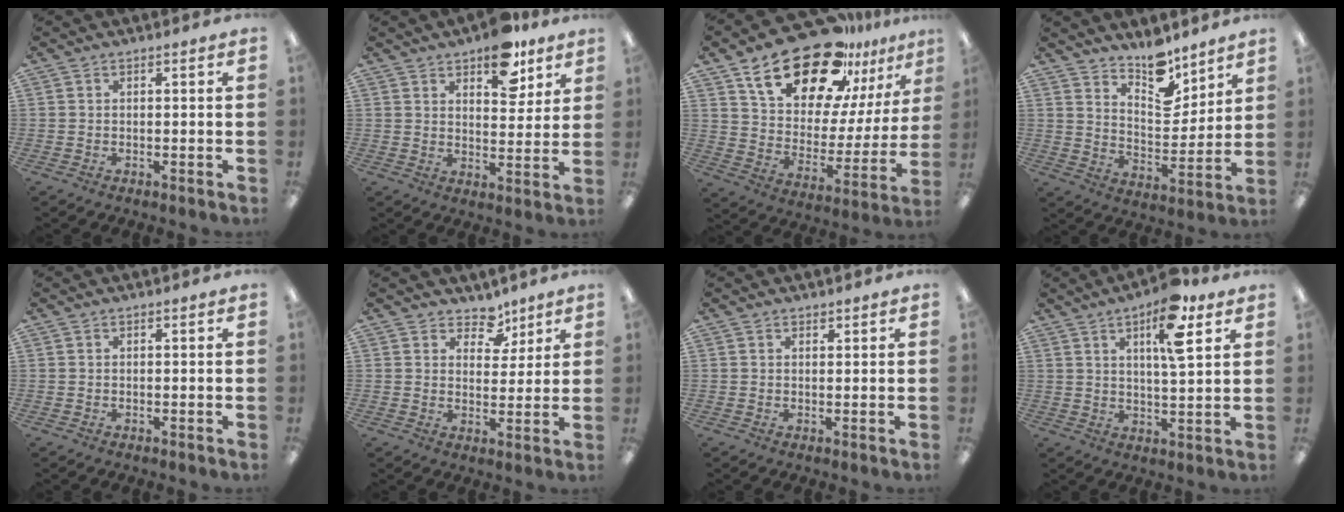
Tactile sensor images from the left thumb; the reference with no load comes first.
{"total": 11.4, "force": [7.9, 5.7, 5.8], "torque": [-0.056, -0.044, 0.135]}
{"total": 24.1, "force": [17.6, 10.5, 12.7], "torque": [-0.210, -0.109, 0.308]}
{"total": 12.0, "force": [9.8, 5.1, 4.8], "torque": [-0.061, -0.073, 0.177]}
{"total": 0.0}
{"total": 6.6, "force": [4.9, 4.0, 1.7], "torque": [-0.015, -0.031, 0.086]}
{"total": 1.1, "force": [1.0, 0.4, 0.0], "torque": [0.000, -0.001, 0.020]}
{"total": 11.8, "force": [6.2, 3.4, 9.4], "torque": [-0.145, -0.019, 0.099]}